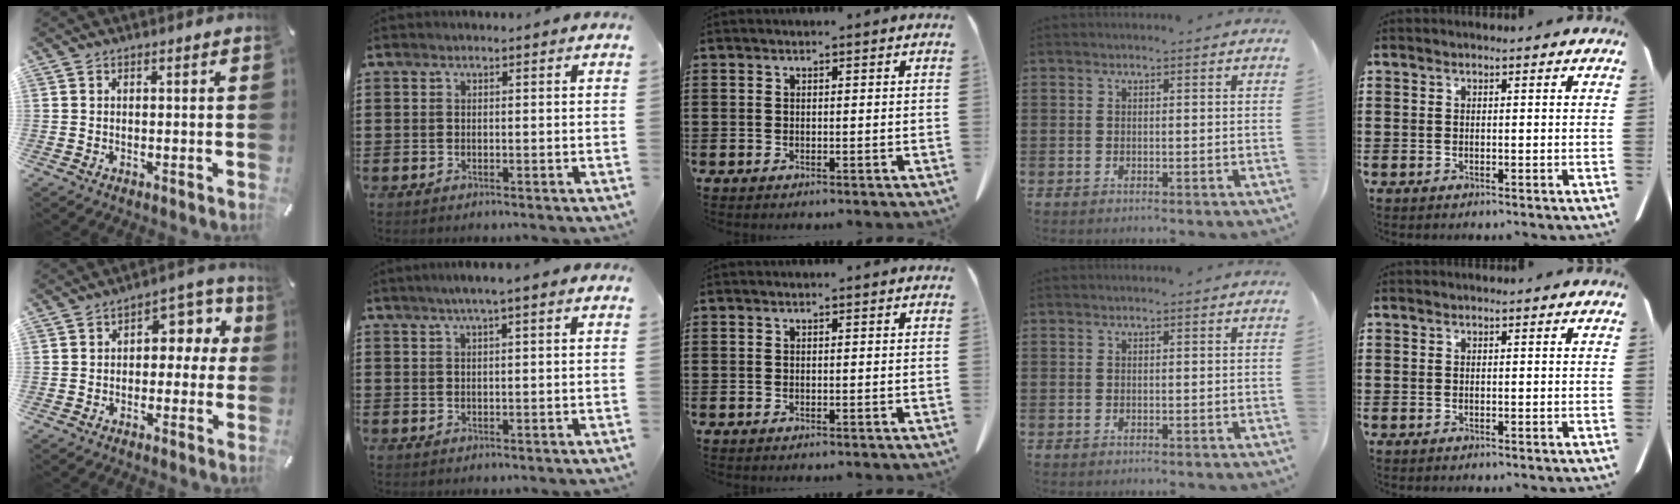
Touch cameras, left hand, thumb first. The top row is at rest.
{"thumb": {"total": 7.1, "force": [0.8, 5.0, 5.0], "torque": [-0.058, -0.002, 0.005]}, "index": {"total": 2.2, "force": [1.2, -0.1, 1.8], "torque": [-0.036, 0.000, 0.020]}}